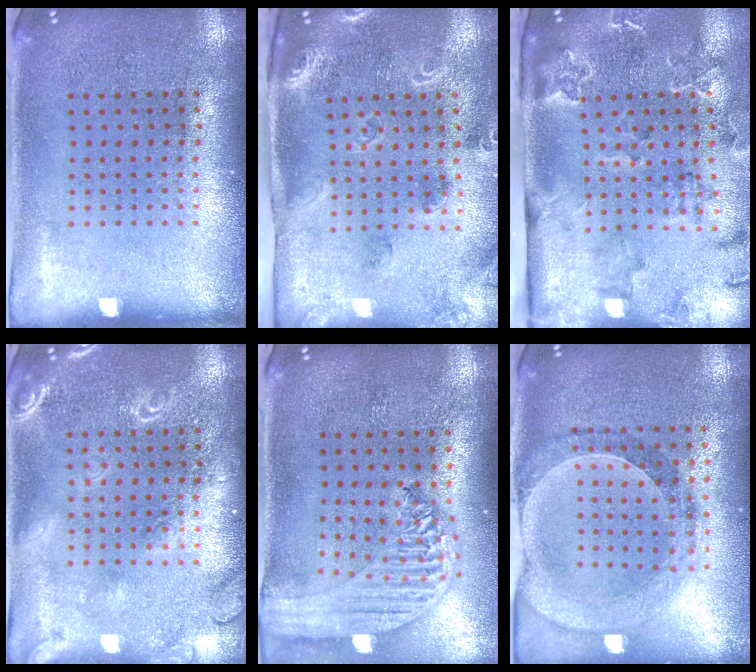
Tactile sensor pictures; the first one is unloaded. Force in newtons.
{"total": 1.7, "press": 1.7, "slide": 0.3}
{"total": 2.3, "press": 2.3, "slide": 0.4}
{"total": 1.7, "press": 1.7, "slide": 0.2}
{"total": 2.2, "press": 2.0, "slide": 1.0}
{"total": 0.8, "press": 0.7, "slide": 0.3}